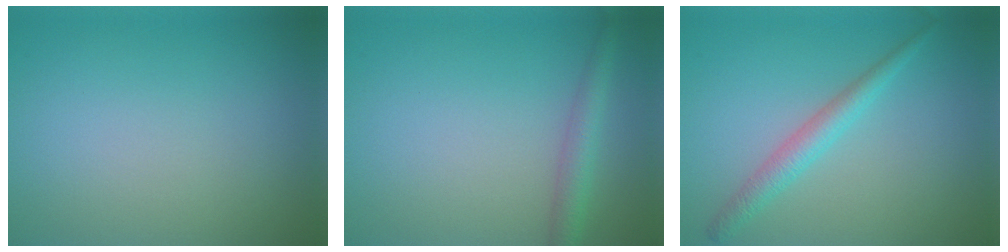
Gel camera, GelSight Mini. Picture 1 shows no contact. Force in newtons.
{"total": 2.3, "press": 2.3, "slide": 0.1}
{"total": 2.4, "press": 2.4, "slide": 0.1}